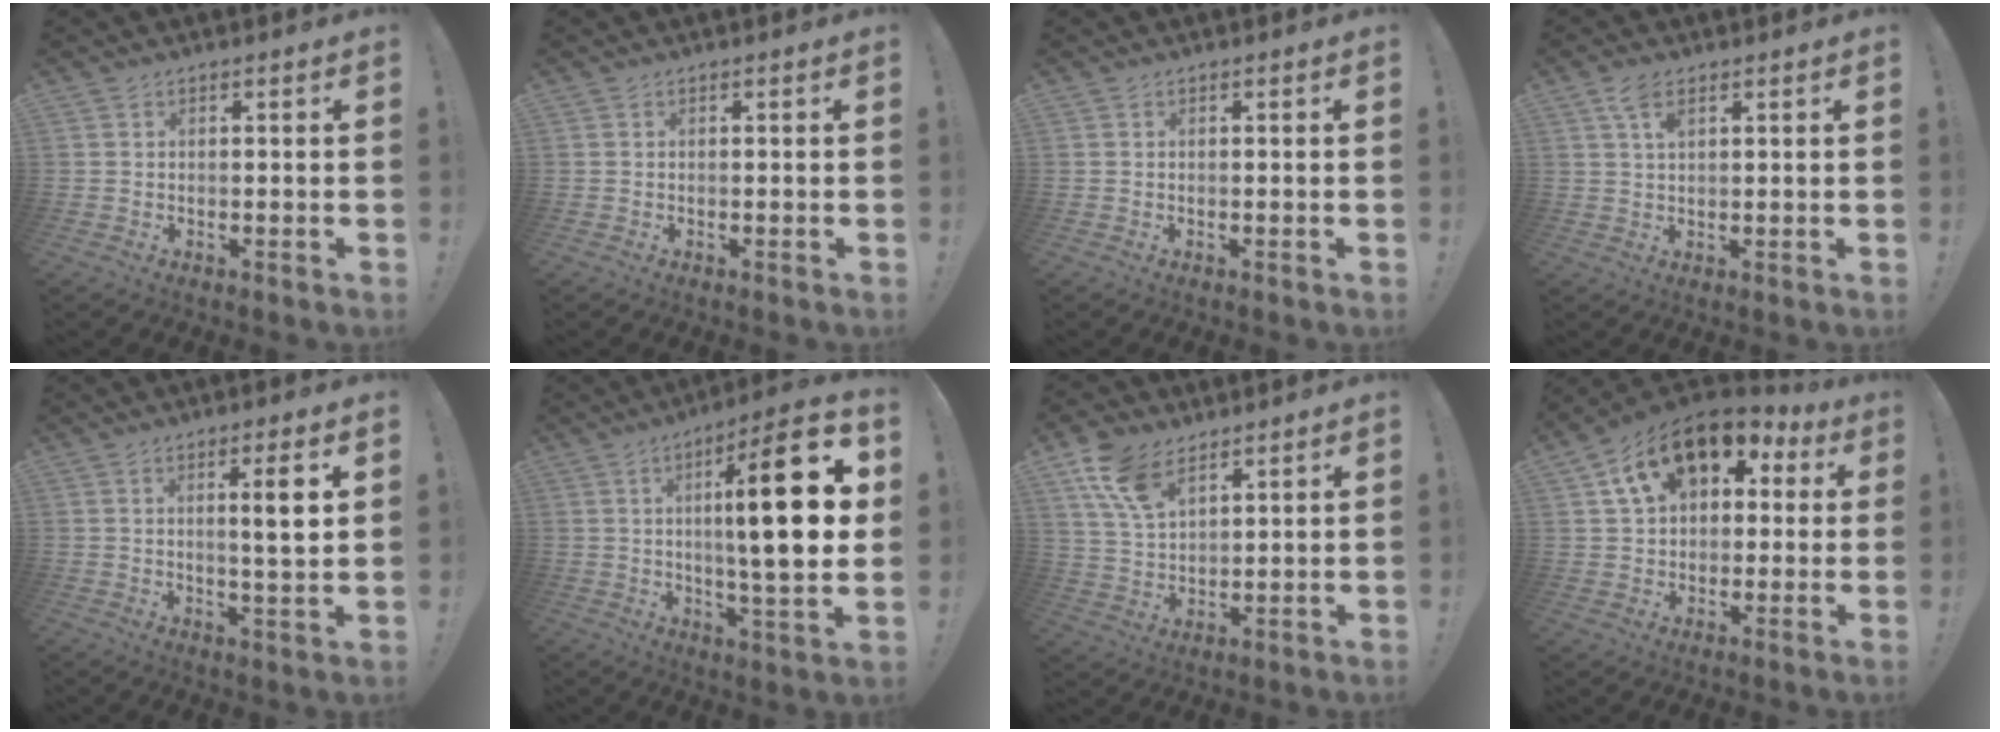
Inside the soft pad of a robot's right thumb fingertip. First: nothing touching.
{"total": 0.0}
{"total": 0.0}
{"total": 4.8, "force": [2.6, 2.2, 3.3], "torque": [-0.058, -0.006, 0.045]}
{"total": 6.6, "force": [2.0, 0.0, 6.2], "torque": [-0.089, -0.011, 0.021]}
{"total": 21.4, "force": [3.9, 4.1, 20.7], "torque": [-0.307, -0.018, 0.042]}
{"total": 11.7, "force": [7.6, 6.3, 6.4], "torque": [-0.121, -0.029, 0.148]}
{"total": 16.2, "force": [8.2, 10.2, 9.6], "torque": [-0.151, -0.034, 0.150]}